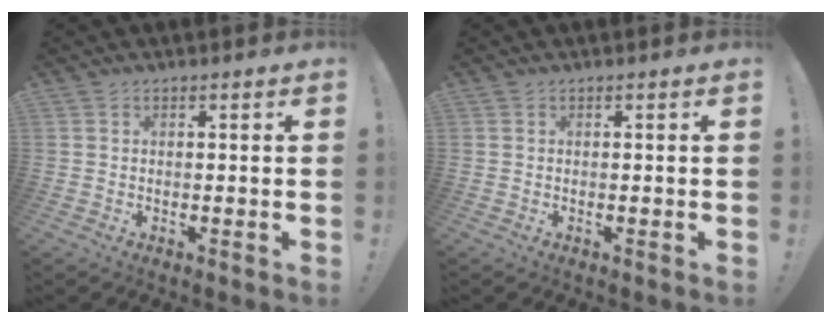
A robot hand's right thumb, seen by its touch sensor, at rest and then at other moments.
{"total": 0.0}